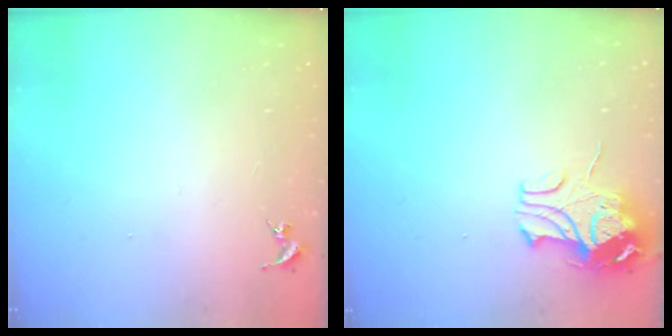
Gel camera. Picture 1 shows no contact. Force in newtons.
{"total": 9.4, "press": 9.3, "slide": 1.3}